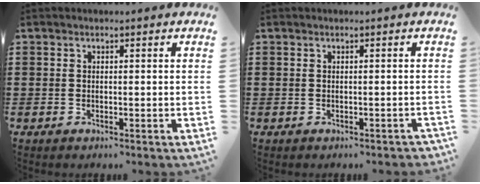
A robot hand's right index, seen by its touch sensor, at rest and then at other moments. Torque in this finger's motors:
{"motor_torque": [0.17, 0.04, -0.01, 0.00]}